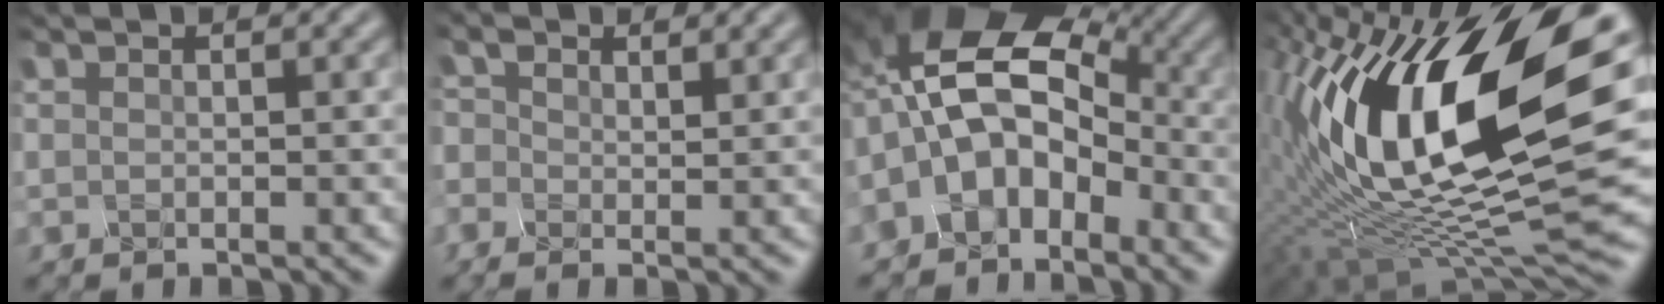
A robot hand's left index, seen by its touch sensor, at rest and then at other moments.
{"total": 1.1, "force": [-0.8, 0.6, -0.4], "torque": [-0.002, -0.004, 0.000]}
{"total": 7.7, "force": [-4.0, 4.7, 4.7], "torque": [-0.076, 0.017, -0.068]}
{"total": 16.6, "force": [3.5, 7.1, 14.6], "torque": [-0.282, 0.011, 0.068]}